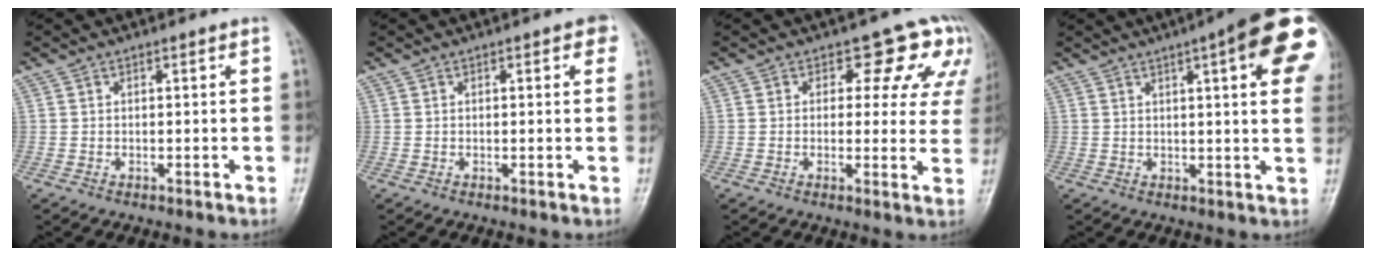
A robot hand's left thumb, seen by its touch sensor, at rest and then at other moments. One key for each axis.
{"total": 2.3, "fx": 1.0, "fy": 0.9, "fz": 1.8, "tx": -0.012, "ty": 0.001, "tz": 0.007}
{"total": 9.0, "fx": 5.3, "fy": 5.5, "fz": 4.7, "tx": -0.009, "ty": -0.022, "tz": 0.045}
{"total": 18.5, "fx": 7.1, "fy": 4.0, "fz": 16.6, "tx": -0.200, "ty": 0.000, "tz": 0.082}